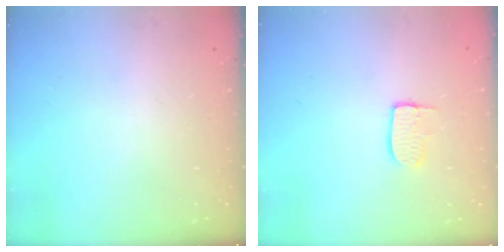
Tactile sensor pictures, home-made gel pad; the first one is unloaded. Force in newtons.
{"total": 7.2, "press": 7.1, "slide": 0.4}